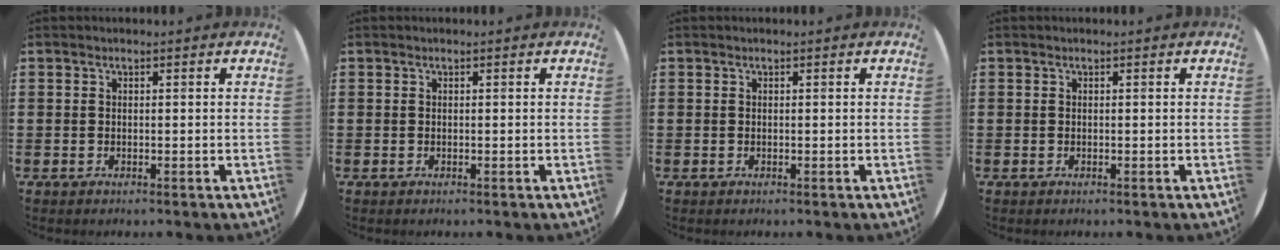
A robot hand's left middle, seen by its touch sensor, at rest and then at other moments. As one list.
[{"total": 0.0}, {"total": 0.0}, {"total": 0.0}]